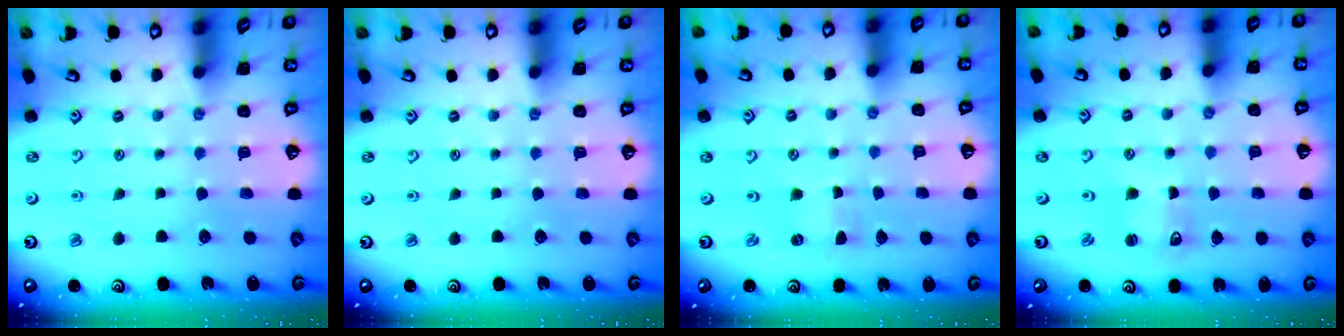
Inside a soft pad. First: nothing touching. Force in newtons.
{"total": 0.0}
{"total": 0.0}
{"total": 1.9, "press": 1.9, "slide": 0.3}